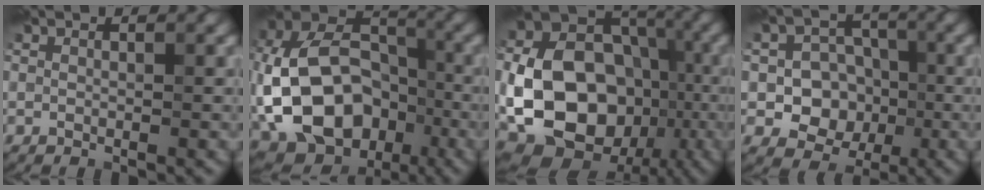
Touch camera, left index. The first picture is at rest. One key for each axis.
{"total": 14.8, "fx": -4.2, "fy": 10.5, "fz": 9.6, "tx": -0.196, "ty": -0.005, "tz": -0.063}
{"total": 15.7, "fx": -3.5, "fy": 11.7, "fz": 9.9, "tx": -0.175, "ty": -0.016, "tz": -0.051}
{"total": 6.0, "fx": -1.3, "fy": 5.2, "fz": 2.7, "tx": -0.023, "ty": -0.002, "tz": -0.038}